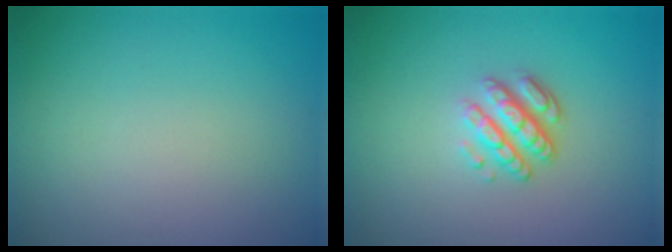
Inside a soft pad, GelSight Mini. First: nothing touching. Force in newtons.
{"total": 3.2, "press": 2.4, "slide": 2.1}